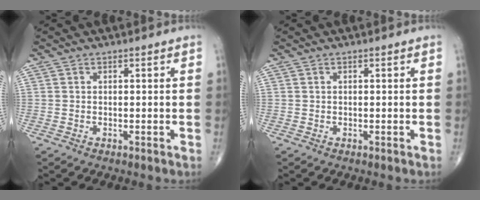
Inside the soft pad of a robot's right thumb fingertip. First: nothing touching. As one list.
[{"total": 0.0}]